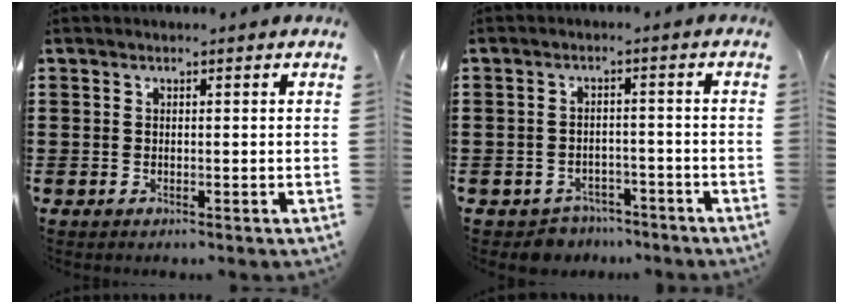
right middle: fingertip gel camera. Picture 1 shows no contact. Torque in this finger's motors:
{"motor_torque": [-0.28, 0.05, 0.03, 0.00]}